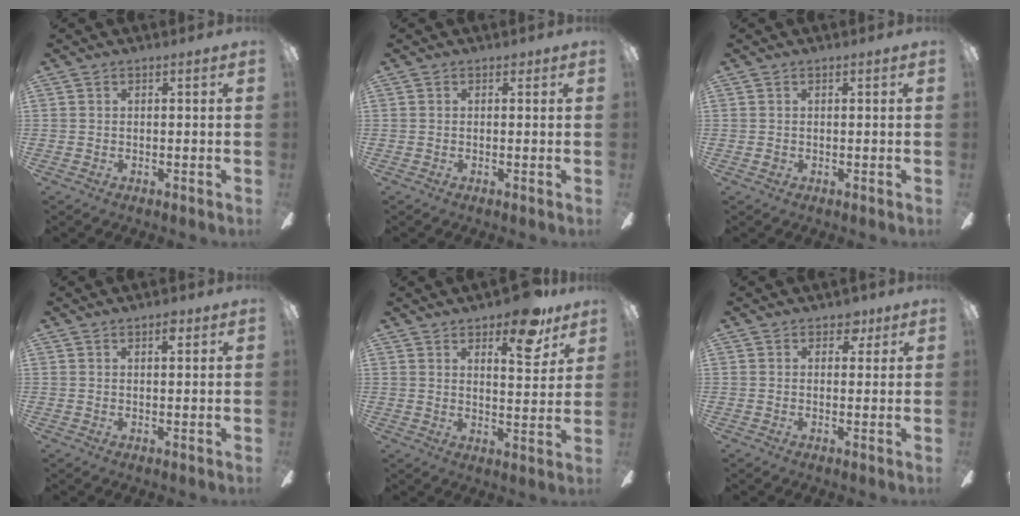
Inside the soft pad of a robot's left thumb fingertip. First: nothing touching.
{"total": 0.9, "force": [0.5, 0.7, 0.3], "torque": [0.002, 0.000, 0.008]}
{"total": 0.6, "force": [0.1, 0.6, 0.2], "torque": [-0.003, 0.004, 0.000]}
{"total": 2.4, "force": [1.8, 0.8, 1.3], "torque": [-0.005, -0.009, 0.027]}
{"total": 11.1, "force": [8.1, 4.0, 6.5], "torque": [-0.073, -0.045, 0.135]}
{"total": 3.9, "force": [2.6, 2.4, 1.5], "torque": [-0.002, -0.008, 0.042]}